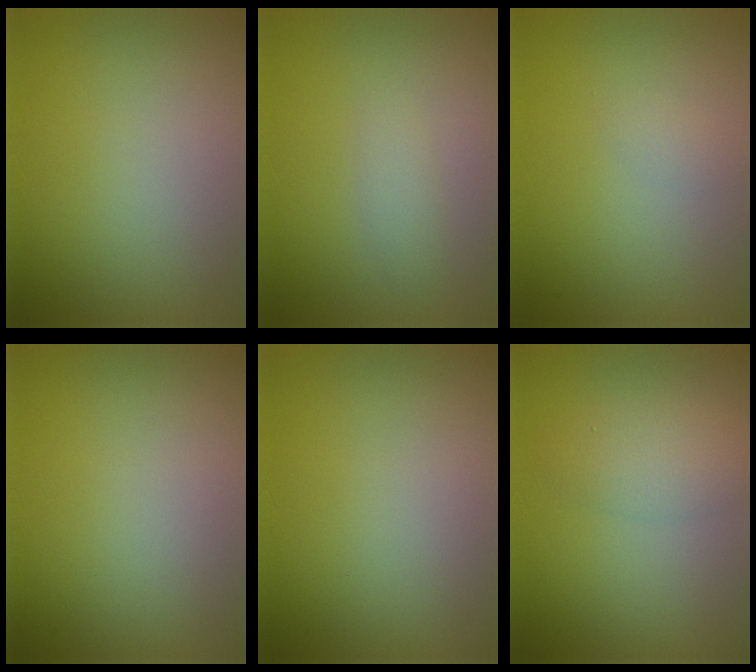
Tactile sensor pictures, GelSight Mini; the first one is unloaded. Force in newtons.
{"total": 1.2, "press": 1.2, "slide": 0.0}
{"total": 0.8, "press": 0.8, "slide": 0.0}
{"total": 0.0}
{"total": 0.0}
{"total": 2.8, "press": 2.8, "slide": 0.1}